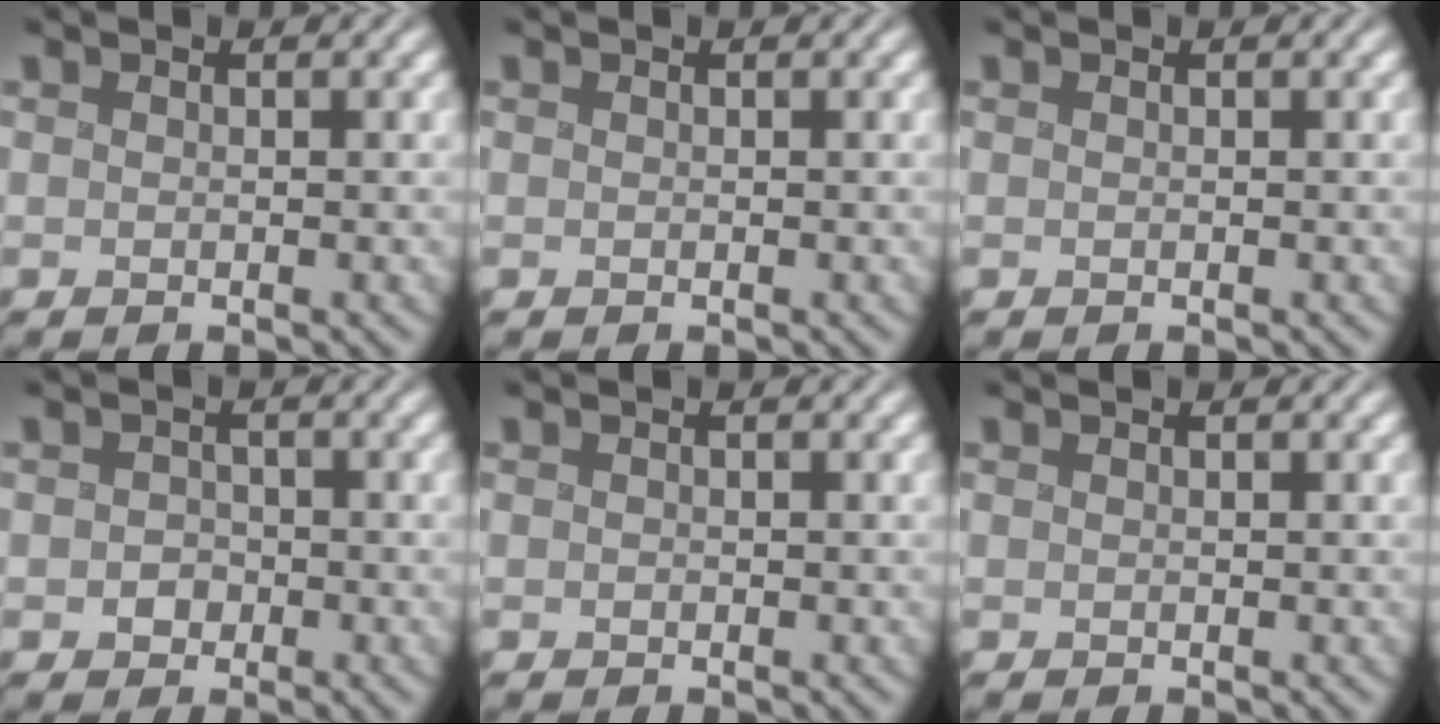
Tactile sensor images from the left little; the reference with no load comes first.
{"total": 0.0}
{"total": 0.0}
{"total": 1.7, "force": [-0.8, 1.3, 0.7], "torque": [-0.009, -0.002, -0.017]}
{"total": 0.0}
{"total": 0.0}